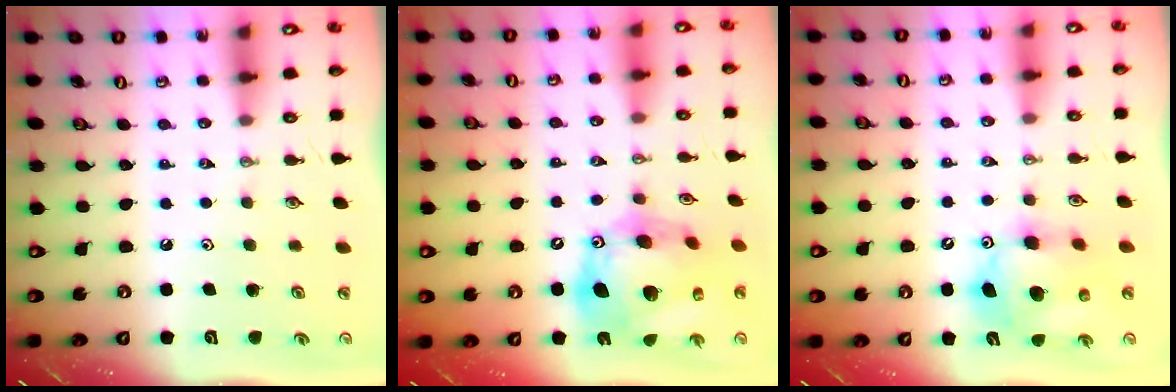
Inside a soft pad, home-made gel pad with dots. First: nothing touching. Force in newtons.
{"total": 21.3, "press": 21.1, "slide": 2.5}
{"total": 12.2, "press": 12.0, "slide": 2.1}